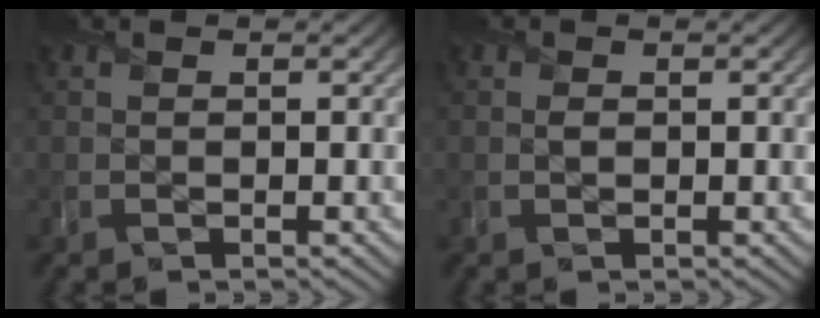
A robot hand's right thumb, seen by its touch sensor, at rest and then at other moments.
{"total": 0.7, "force": [0.0, 0.5, 0.4], "torque": [-0.007, -0.003, -0.002]}